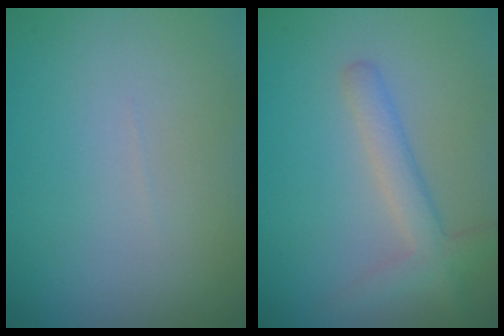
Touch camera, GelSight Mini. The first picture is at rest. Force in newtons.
{"total": 2.8, "press": 2.8, "slide": 0.1}